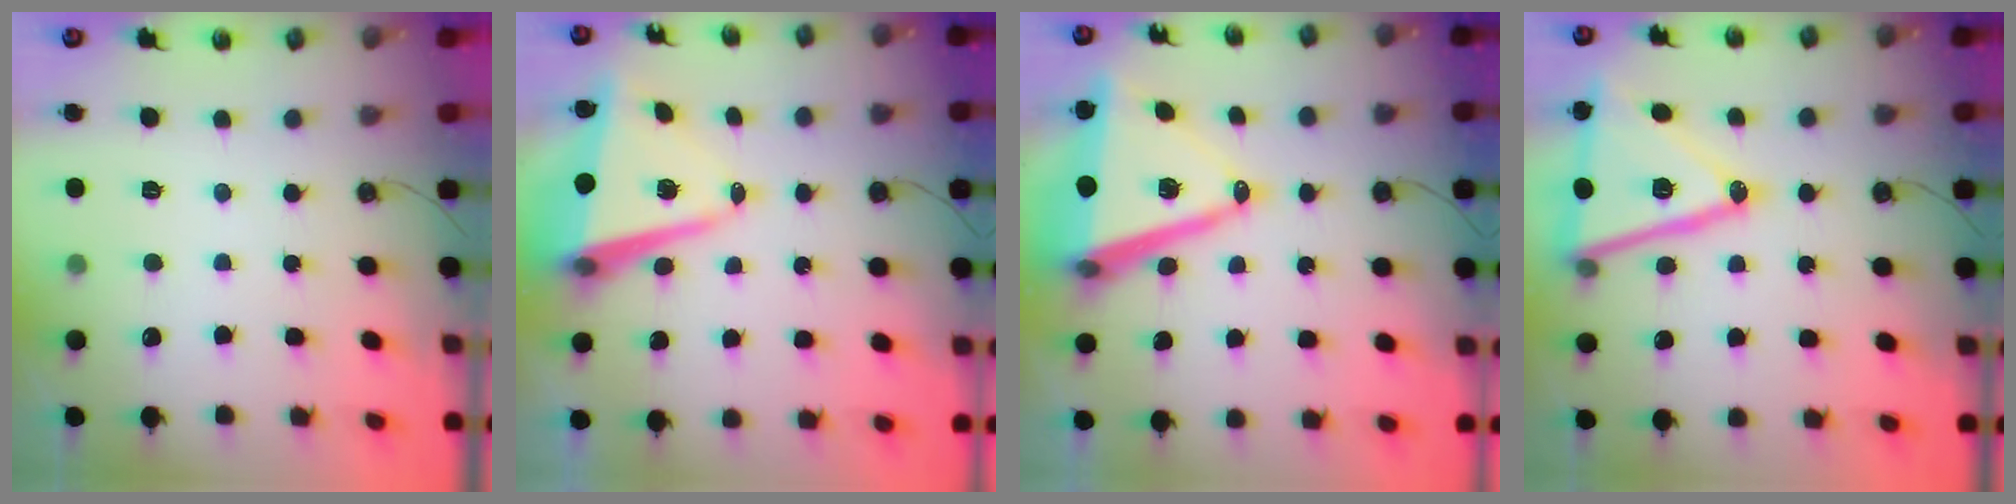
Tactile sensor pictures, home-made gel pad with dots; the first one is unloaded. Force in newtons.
{"total": 10.6, "press": 10.4, "slide": 1.9}
{"total": 16.3, "press": 15.8, "slide": 4.0}
{"total": 20.4, "press": 20.1, "slide": 3.4}